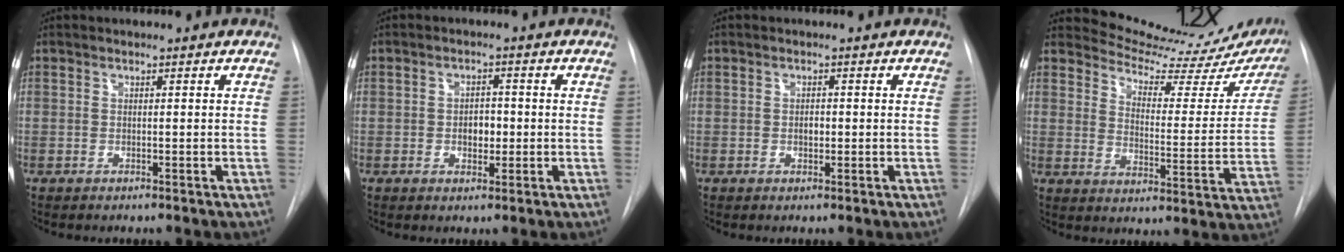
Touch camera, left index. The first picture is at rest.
{"total": 3.0, "force": [-1.2, 1.9, 2.1], "torque": [-0.027, -0.003, -0.015]}
{"total": 1.4, "force": [-1.0, 0.7, 0.8], "torque": [-0.013, -0.005, -0.014]}
{"total": 18.6, "force": [18.1, 2.8, 3.2], "torque": [-0.040, -0.095, 0.210]}